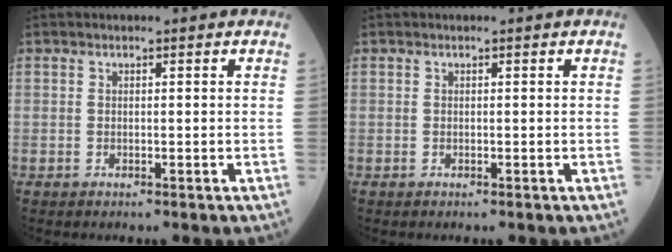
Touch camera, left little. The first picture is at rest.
{"total": 0.0}